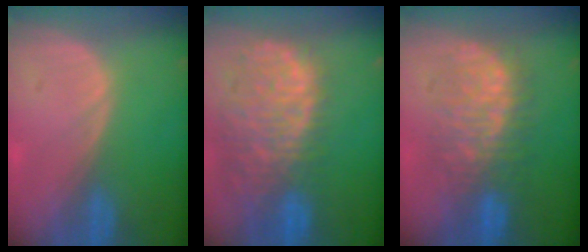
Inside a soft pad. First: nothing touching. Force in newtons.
{"total": 13.5, "press": 11.1, "slide": 7.8}
{"total": 8.6, "press": 8.6, "slide": 0.4}